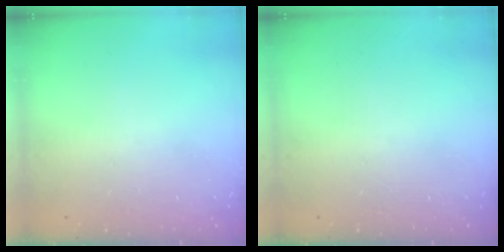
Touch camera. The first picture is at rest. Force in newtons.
{"total": 0.0}